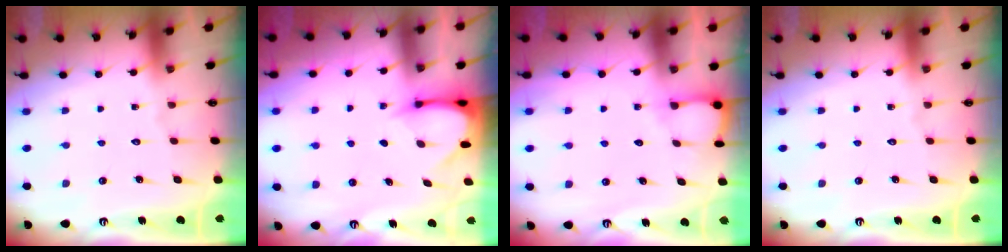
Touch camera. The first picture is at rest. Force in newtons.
{"total": 3.8, "press": 3.7, "slide": 0.3}
{"total": 3.6, "press": 3.6, "slide": 0.2}
{"total": 0.0}